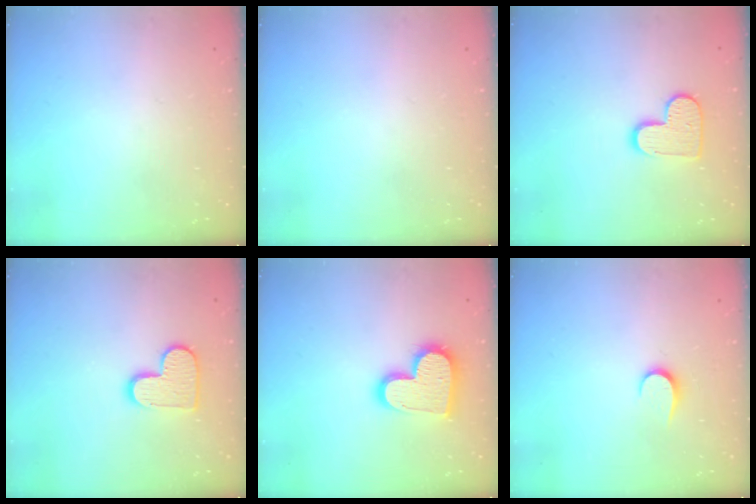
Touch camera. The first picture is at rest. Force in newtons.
{"total": 0.0}
{"total": 10.1, "press": 10.1, "slide": 0.3}
{"total": 11.4, "press": 11.3, "slide": 0.6}
{"total": 16.0, "press": 16.0, "slide": 1.0}
{"total": 5.0, "press": 5.0, "slide": 0.5}